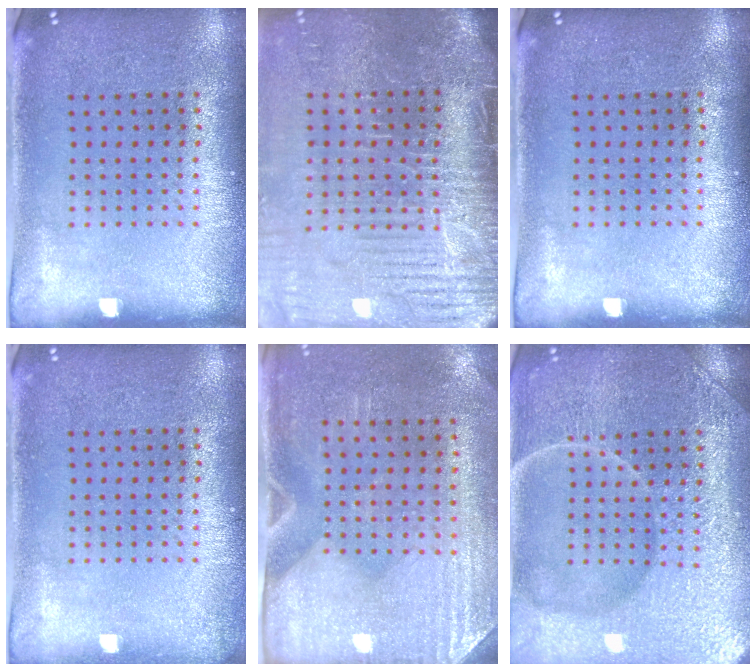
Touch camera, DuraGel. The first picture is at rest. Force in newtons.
{"total": 4.7, "press": 4.1, "slide": 2.3}
{"total": 0.0}
{"total": 0.7, "press": 0.7, "slide": 0.0}
{"total": 2.9, "press": 2.5, "slide": 1.4}
{"total": 7.3, "press": 7.2, "slide": 0.9}